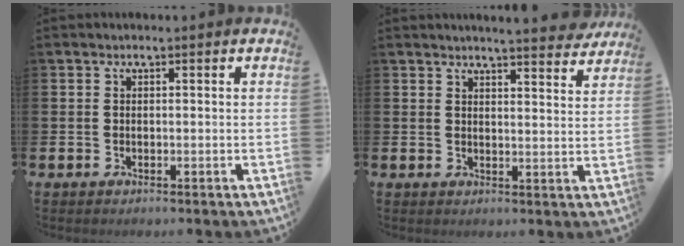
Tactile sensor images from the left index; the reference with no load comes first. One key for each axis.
{"total": 4.7, "fx": 4.6, "fy": -0.3, "fz": 0.7, "tx": -0.007, "ty": -0.033, "tz": 0.078}